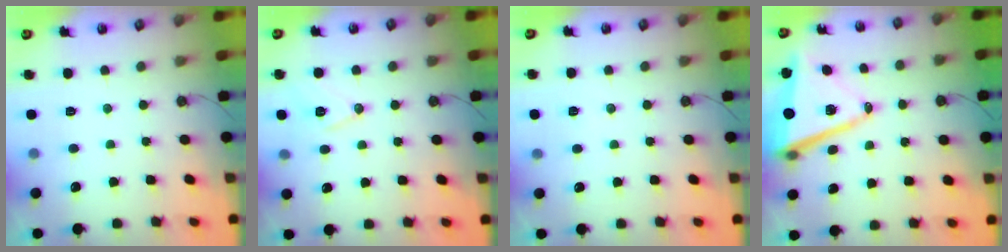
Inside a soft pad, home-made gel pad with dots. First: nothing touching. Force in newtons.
{"total": 9.5, "press": 8.8, "slide": 3.6}
{"total": 4.9, "press": 3.3, "slide": 3.6}
{"total": 14.0, "press": 13.9, "slide": 2.1}